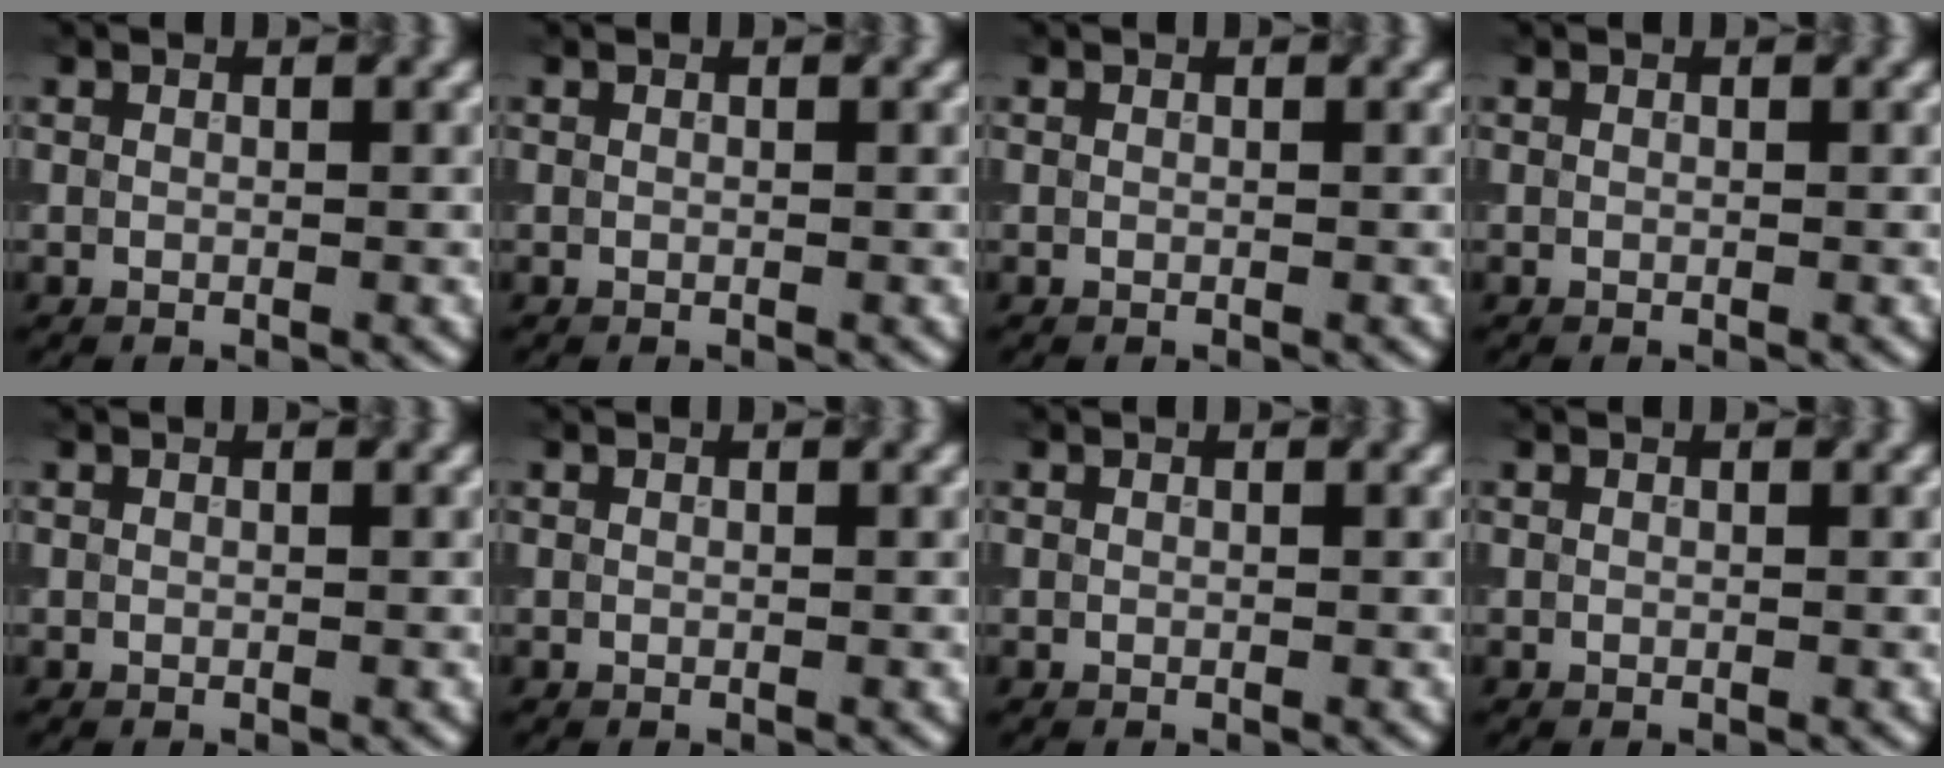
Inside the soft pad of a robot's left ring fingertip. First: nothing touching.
{"total": 0.0}
{"total": 0.0}
{"total": 0.0}
{"total": 0.0}
{"total": 0.0}
{"total": 0.0}
{"total": 0.0}